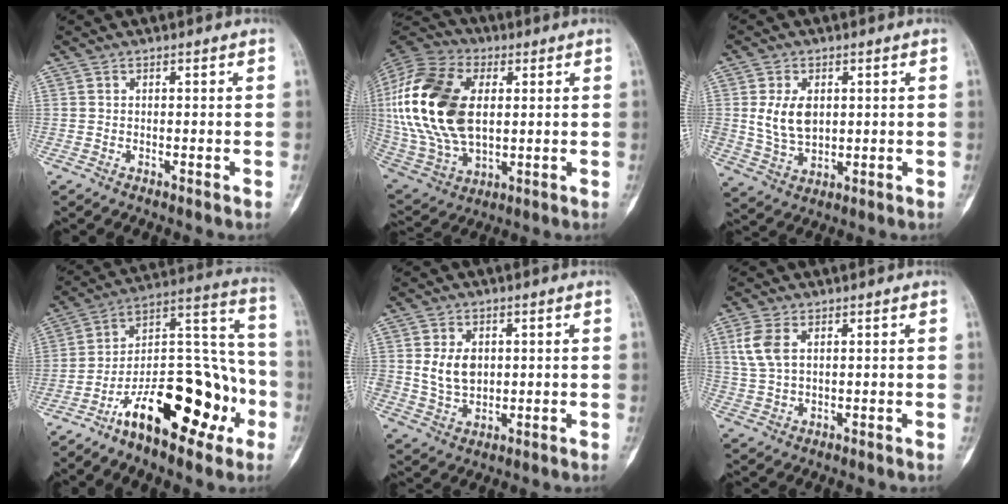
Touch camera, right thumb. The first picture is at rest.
{"total": 25.4, "force": [3.4, 15.4, 20.0], "torque": [-0.423, -0.011, 0.061]}
{"total": 8.1, "force": [1.3, 5.4, 5.9], "torque": [-0.097, -0.009, 0.037]}
{"total": 23.2, "force": [-10.6, 10.1, 17.9], "torque": [-0.261, 0.097, -0.168]}
{"total": 7.2, "force": [1.2, 5.3, 4.8], "torque": [-0.068, -0.008, 0.033]}
{"total": 6.1, "force": [2.1, 3.4, 4.6], "torque": [-0.111, 0.001, 0.047]}